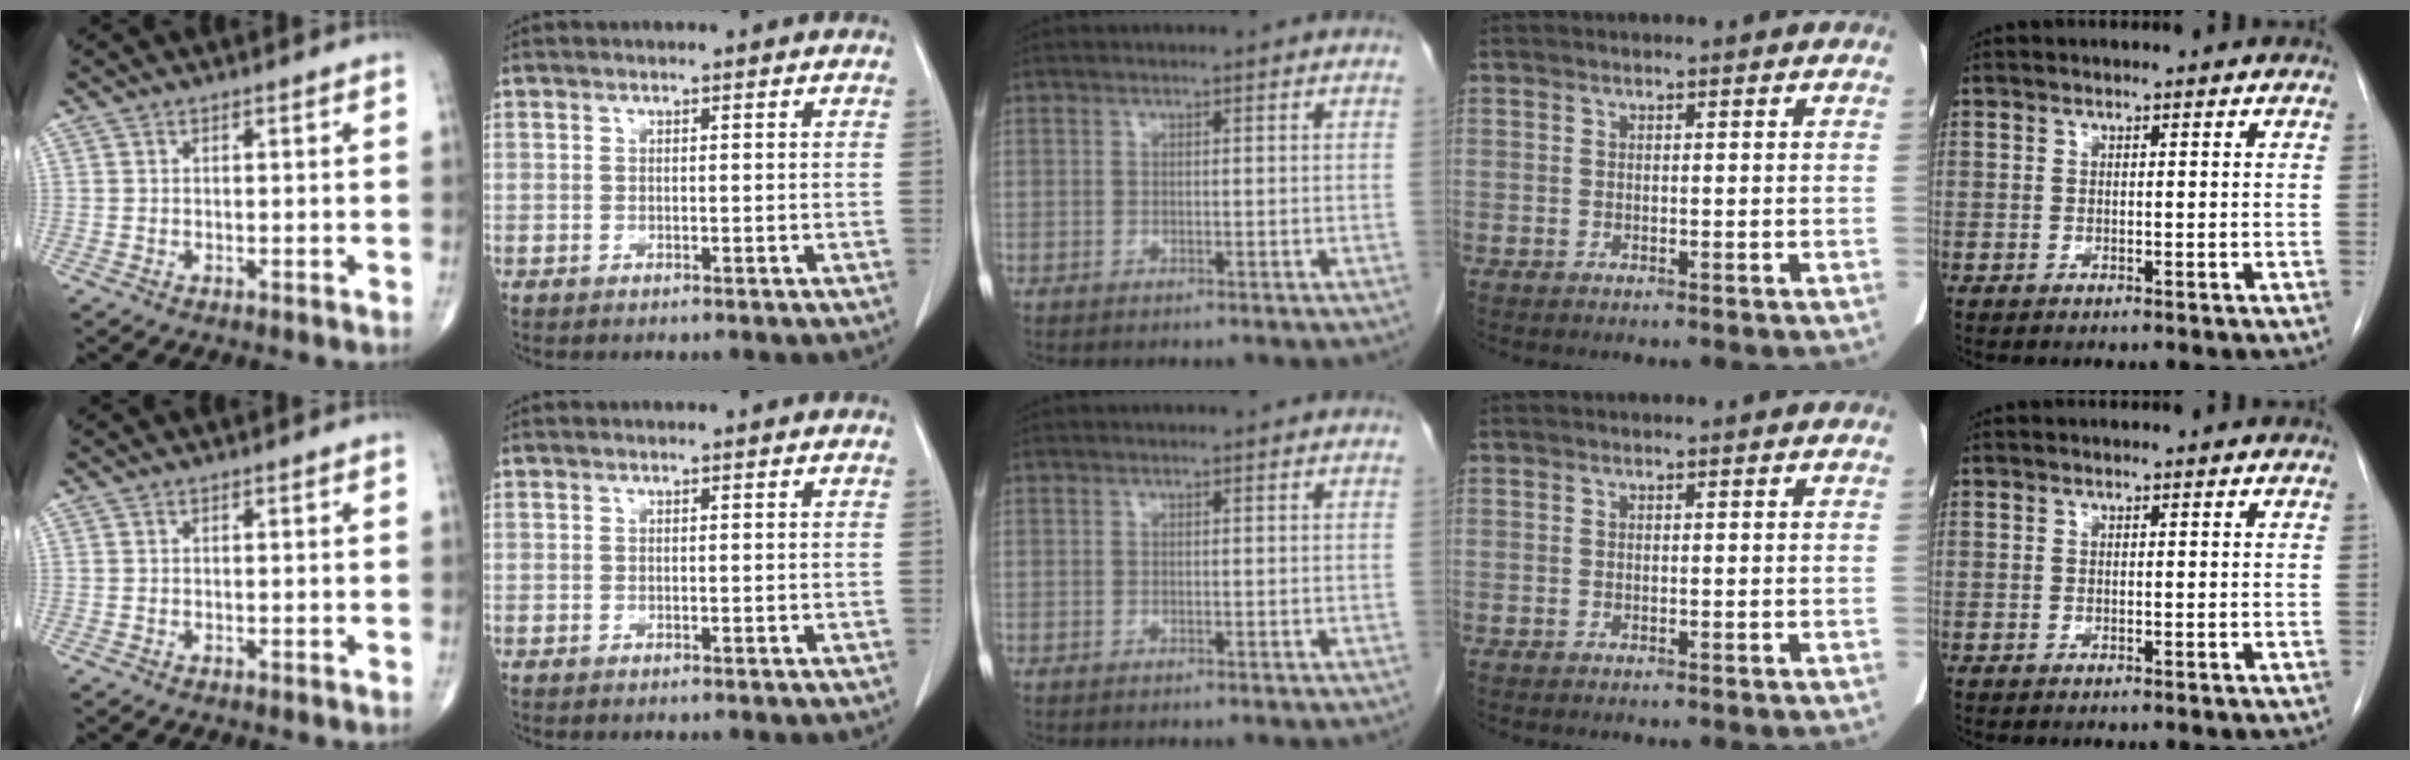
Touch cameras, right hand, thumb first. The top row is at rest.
{}